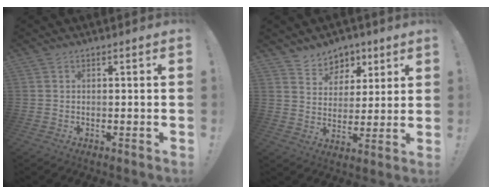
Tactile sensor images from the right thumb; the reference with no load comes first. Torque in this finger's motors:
{"motor_torque": [0.00, 0.00, 0.04, 0.01, 0.00]}